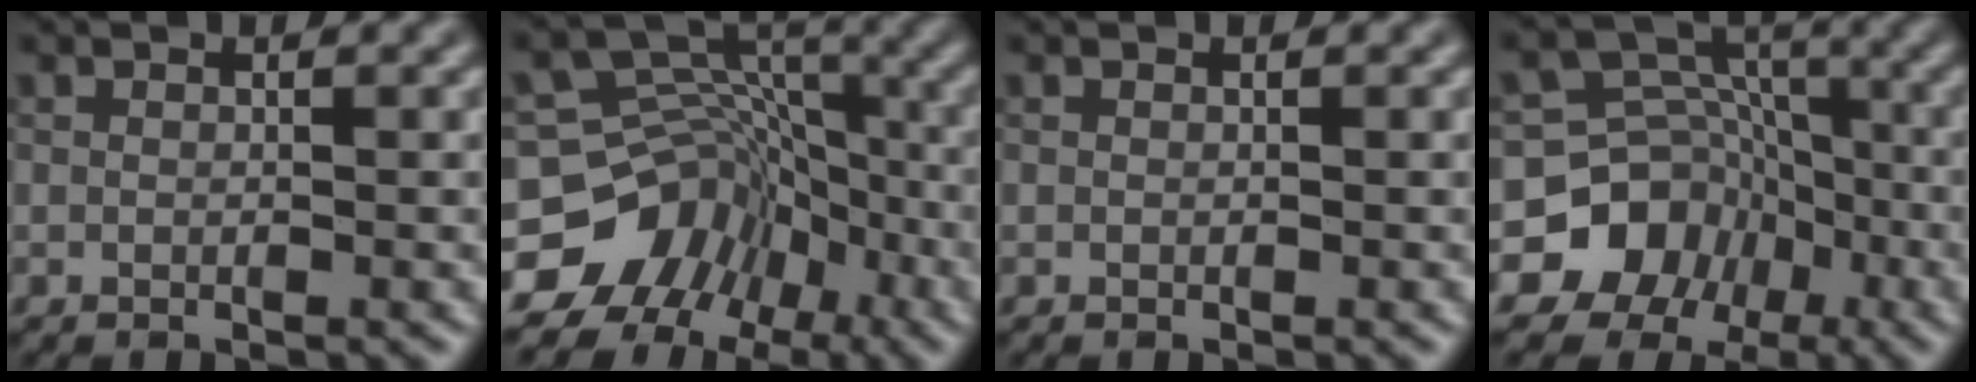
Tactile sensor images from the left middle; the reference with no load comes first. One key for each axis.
{"total": 11.2, "fx": -6.8, "fy": 8.7, "fz": 1.9, "tx": -0.039, "ty": 0.012, "tz": -0.119}
{"total": 0.0}
{"total": 9.8, "fx": -4.8, "fy": 8.4, "fz": 1.7, "tx": -0.016, "ty": 0.001, "tz": -0.105}